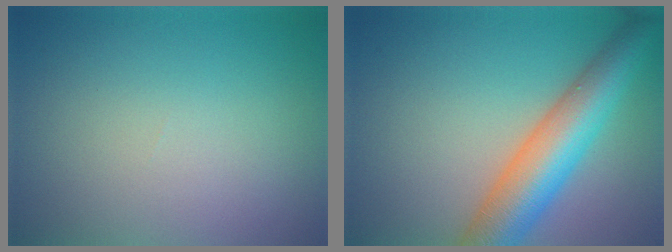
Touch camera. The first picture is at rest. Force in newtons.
{"total": 8.5, "press": 8.5, "slide": 0.2}